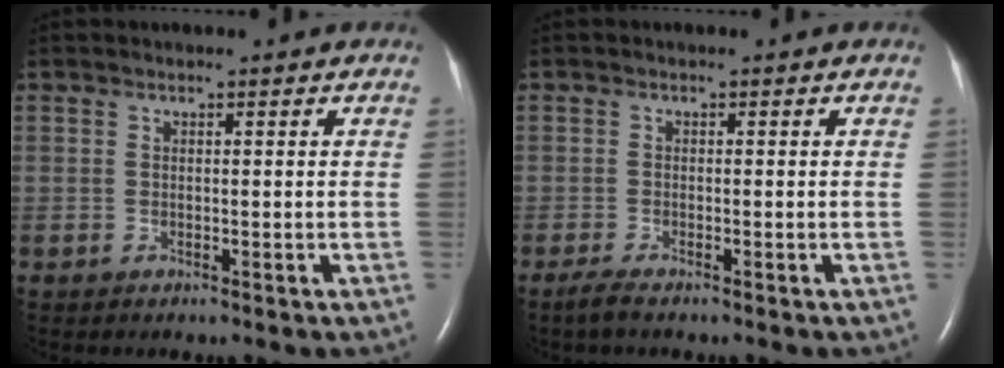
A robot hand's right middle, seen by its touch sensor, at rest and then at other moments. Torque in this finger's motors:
{"motor_torque": [0.22, -0.20, -0.01, 0.01]}